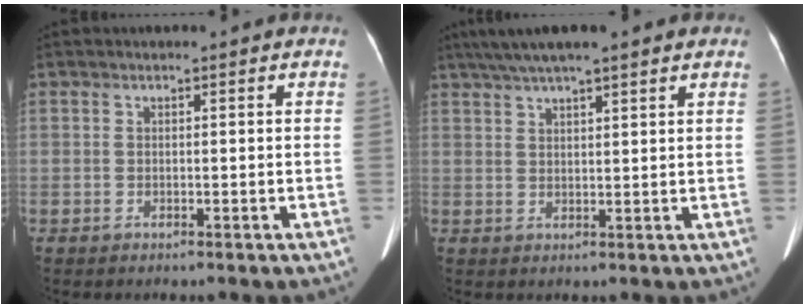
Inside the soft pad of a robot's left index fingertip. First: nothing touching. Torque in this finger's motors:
{"motor_torque": [0.94, -1.19, 0.60, 0.21]}